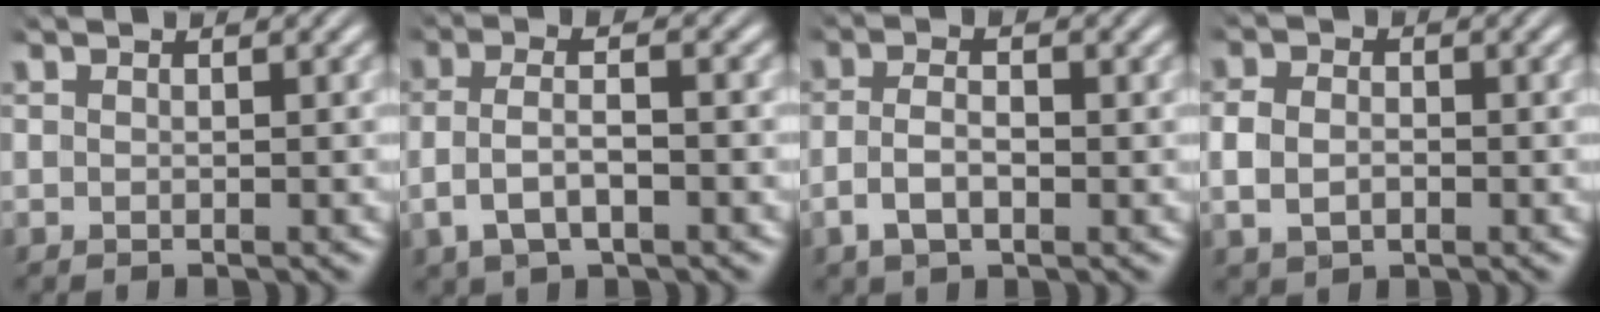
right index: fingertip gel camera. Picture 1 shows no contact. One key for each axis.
{"total": 4.1, "fx": -1.0, "fy": 2.4, "fz": 3.2, "tx": -0.072, "ty": -0.002, "tz": -0.014}
{"total": 3.4, "fx": -0.9, "fy": 1.9, "fz": 2.7, "tx": -0.063, "ty": 0.000, "tz": -0.014}
{"total": 3.0, "fx": -0.2, "fy": 2.4, "fz": 1.8, "tx": -0.045, "ty": -0.002, "tz": 0.001}